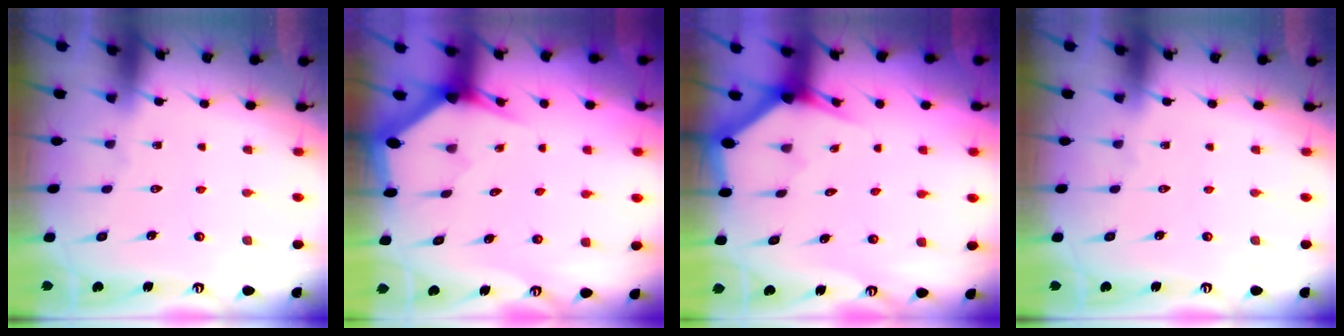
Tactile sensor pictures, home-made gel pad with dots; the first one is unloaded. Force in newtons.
{"total": 3.0, "press": 3.0, "slide": 0.1}
{"total": 2.8, "press": 2.8, "slide": 0.1}
{"total": 0.0}